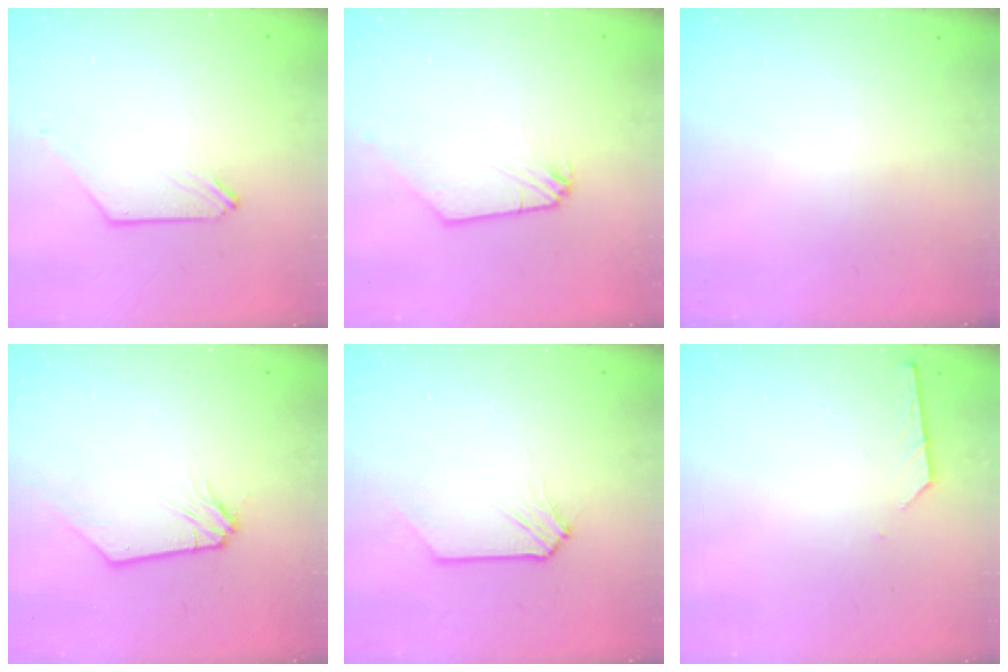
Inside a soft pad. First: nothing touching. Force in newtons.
{"total": 0.0}
{"total": 0.0}
{"total": 1.4, "press": 1.3, "slide": 0.3}
{"total": 0.0}
{"total": 3.2, "press": 3.1, "slide": 0.3}